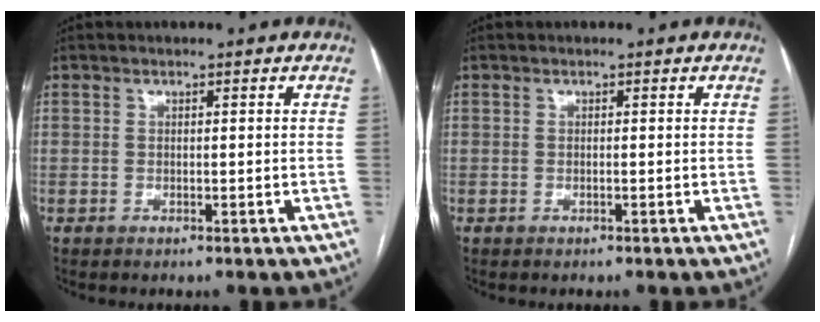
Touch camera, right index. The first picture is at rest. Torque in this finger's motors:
{"motor_torque": [0.09, 0.04, 0.02, 0.01]}